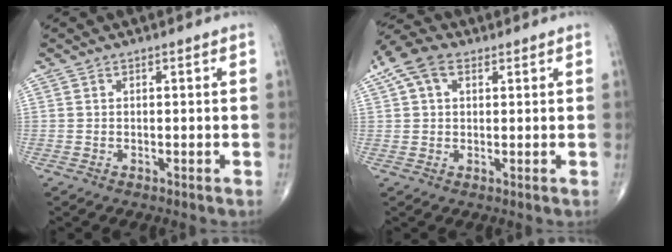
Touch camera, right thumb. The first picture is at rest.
{"total": 7.4, "force": [3.3, 4.6, 4.9], "torque": [-0.099, 0.022, 0.056]}